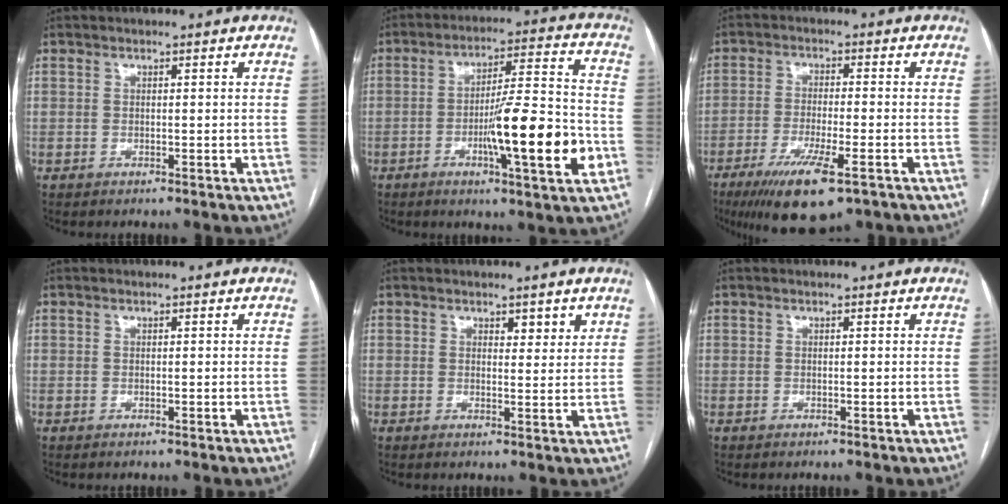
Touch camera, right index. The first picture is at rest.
{"total": 15.4, "force": [-4.5, 1.0, 14.7], "torque": [-0.236, -0.004, -0.068]}
{"total": 11.5, "force": [-6.9, 2.0, 9.0], "torque": [-0.157, -0.027, -0.109]}
{"total": 0.0}
{"total": 2.5, "force": [1.6, 1.0, 1.6], "torque": [-0.019, -0.004, 0.025]}
{"total": 0.0}